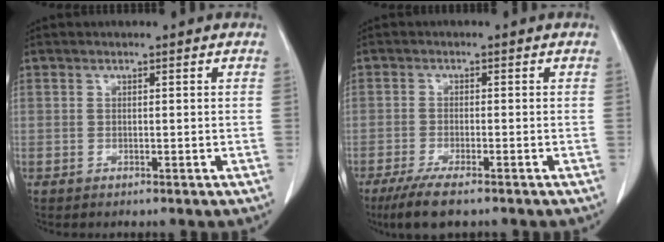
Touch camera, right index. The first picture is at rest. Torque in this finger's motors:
{"motor_torque": [0.48, -0.50, 0.23, 0.09]}